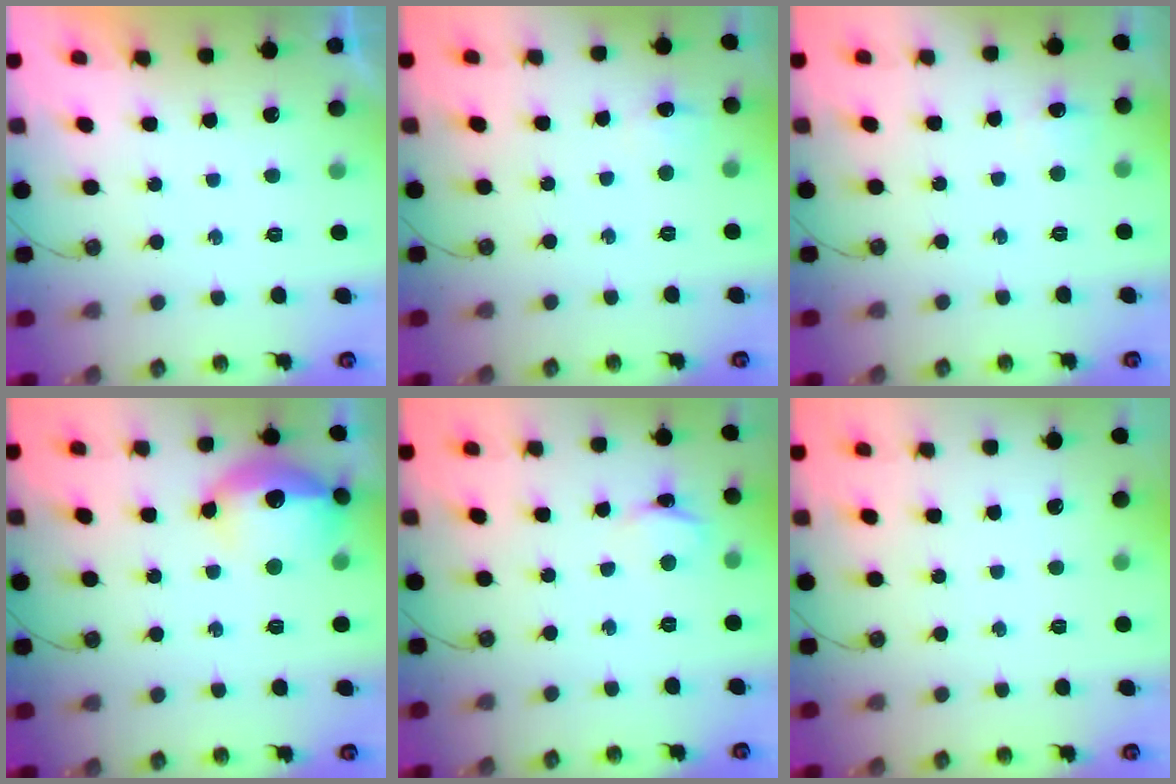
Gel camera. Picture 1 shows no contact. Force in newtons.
{"total": 3.8, "press": 3.8, "slide": 0.6}
{"total": 5.6, "press": 5.6, "slide": 0.8}
{"total": 16.5, "press": 16.5, "slide": 1.3}
{"total": 3.6, "press": 3.6, "slide": 0.4}
{"total": 0.0}